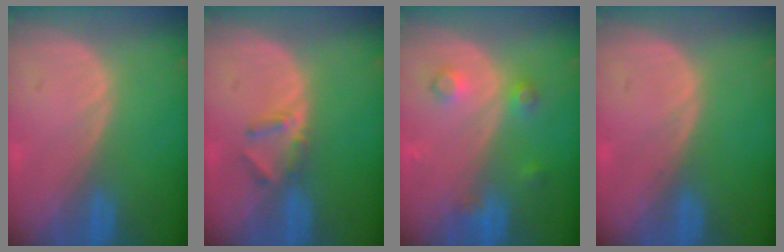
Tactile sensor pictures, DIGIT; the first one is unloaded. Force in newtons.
{"total": 2.9, "press": 2.6, "slide": 1.1}
{"total": 3.7, "press": 3.4, "slide": 1.5}
{"total": 0.5, "press": 0.1, "slide": 0.5}